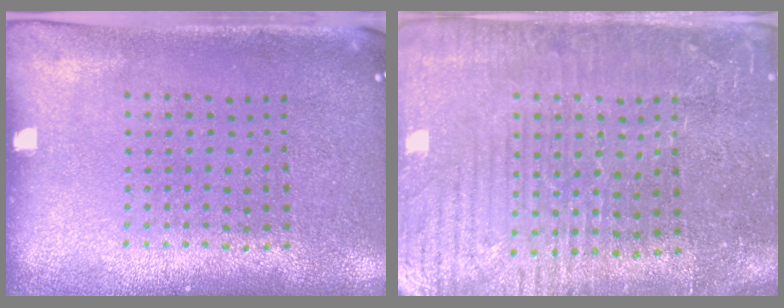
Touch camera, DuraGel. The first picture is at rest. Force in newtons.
{"total": 4.2, "press": 3.9, "slide": 1.4}